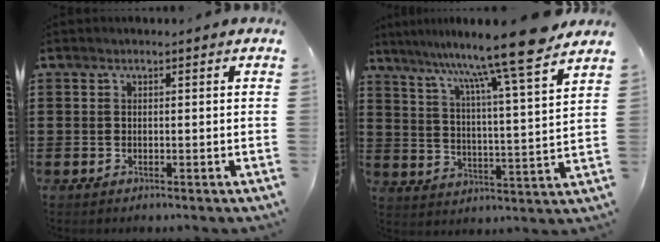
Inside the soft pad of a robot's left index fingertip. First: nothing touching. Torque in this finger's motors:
{"motor_torque": [2.14, 0.00, 0.64, 0.21]}